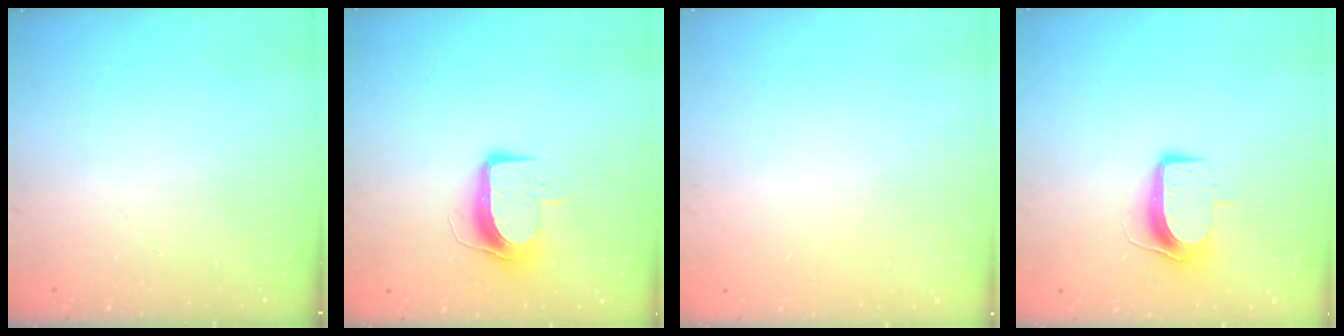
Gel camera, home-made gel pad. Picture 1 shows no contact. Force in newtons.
{"total": 10.6, "press": 10.6, "slide": 0.8}
{"total": 0.0}
{"total": 9.3, "press": 9.3, "slide": 1.1}